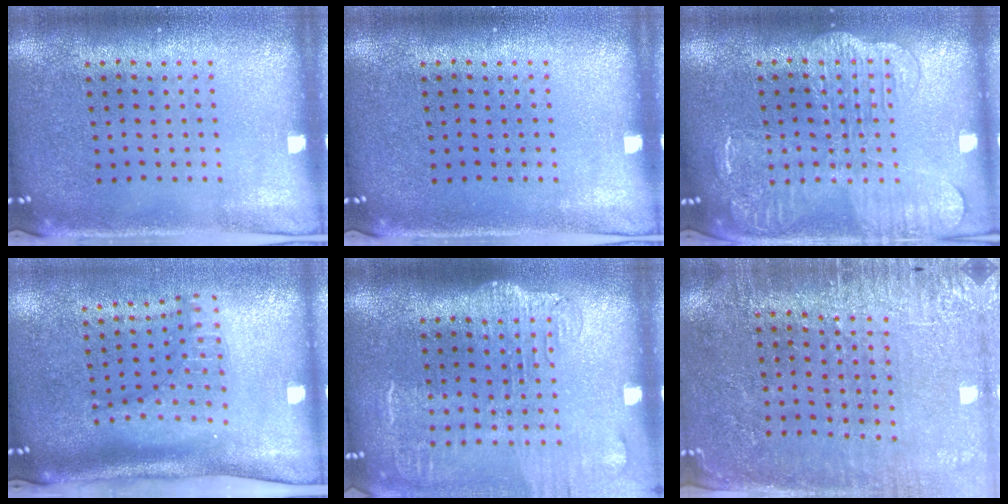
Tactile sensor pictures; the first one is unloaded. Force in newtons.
{"total": 0.0}
{"total": 3.9, "press": 3.9, "slide": 0.5}
{"total": 2.1, "press": 1.4, "slide": 1.6}
{"total": 1.9, "press": 1.5, "slide": 1.2}
{"total": 2.9, "press": 2.8, "slide": 0.9}